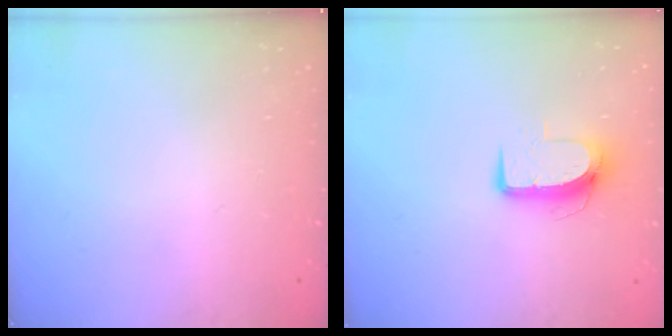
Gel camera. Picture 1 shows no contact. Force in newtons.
{"total": 9.1, "press": 9.1, "slide": 0.9}